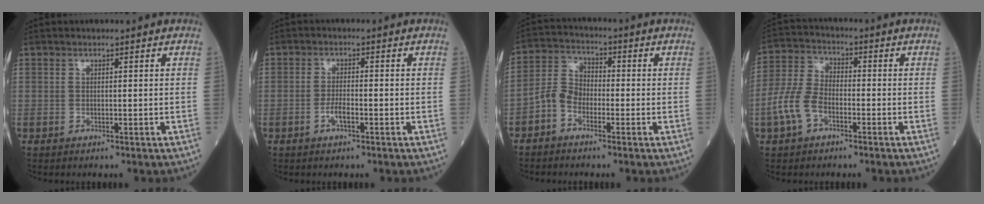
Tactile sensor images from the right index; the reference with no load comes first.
{"total": 2.3, "force": [-1.1, 0.6, 2.0], "torque": [-0.032, 0.002, -0.021]}
{"total": 4.9, "force": [-2.4, 3.3, 2.7], "torque": [-0.055, 0.019, -0.056]}
{"total": 7.3, "force": [-3.2, 4.2, 5.1], "torque": [-0.130, 0.012, -0.069]}